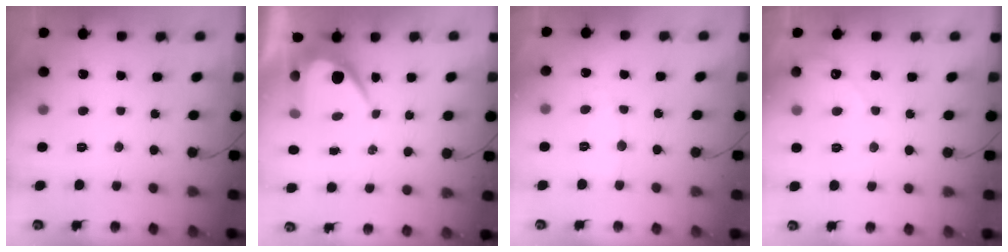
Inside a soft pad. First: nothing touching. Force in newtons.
{"total": 9.4, "press": 9.4, "slide": 0.7}
{"total": 3.3, "press": 3.3, "slide": 0.4}
{"total": 2.8, "press": 2.8, "slide": 0.2}